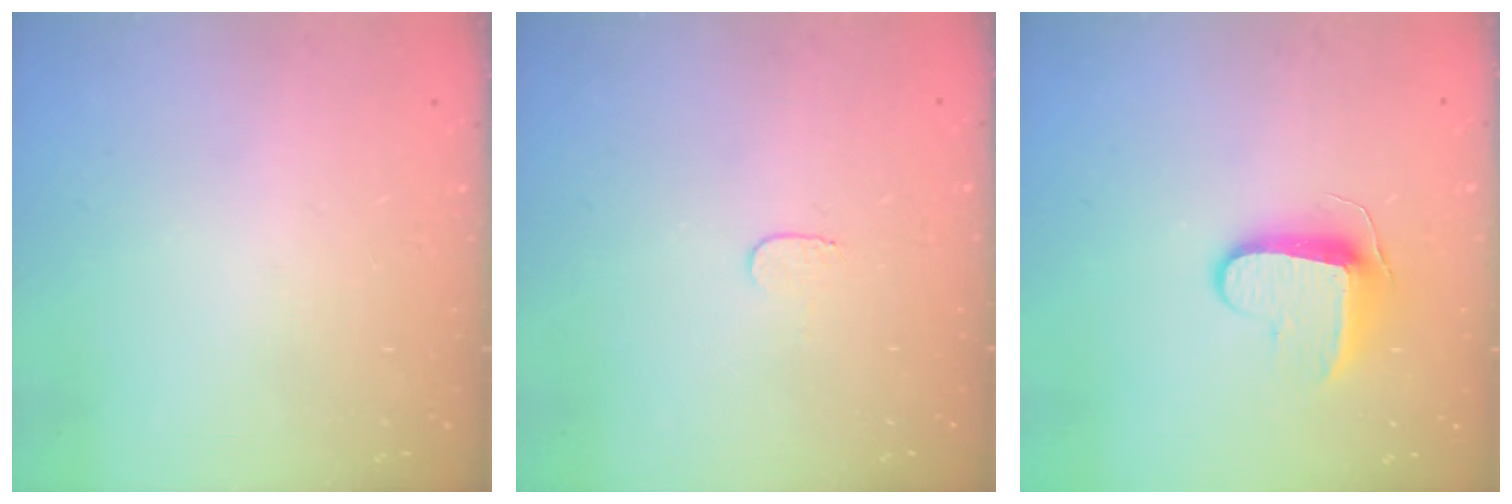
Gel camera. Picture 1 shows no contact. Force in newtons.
{"total": 3.2, "press": 3.2, "slide": 0.3}
{"total": 8.9, "press": 8.9, "slide": 0.2}